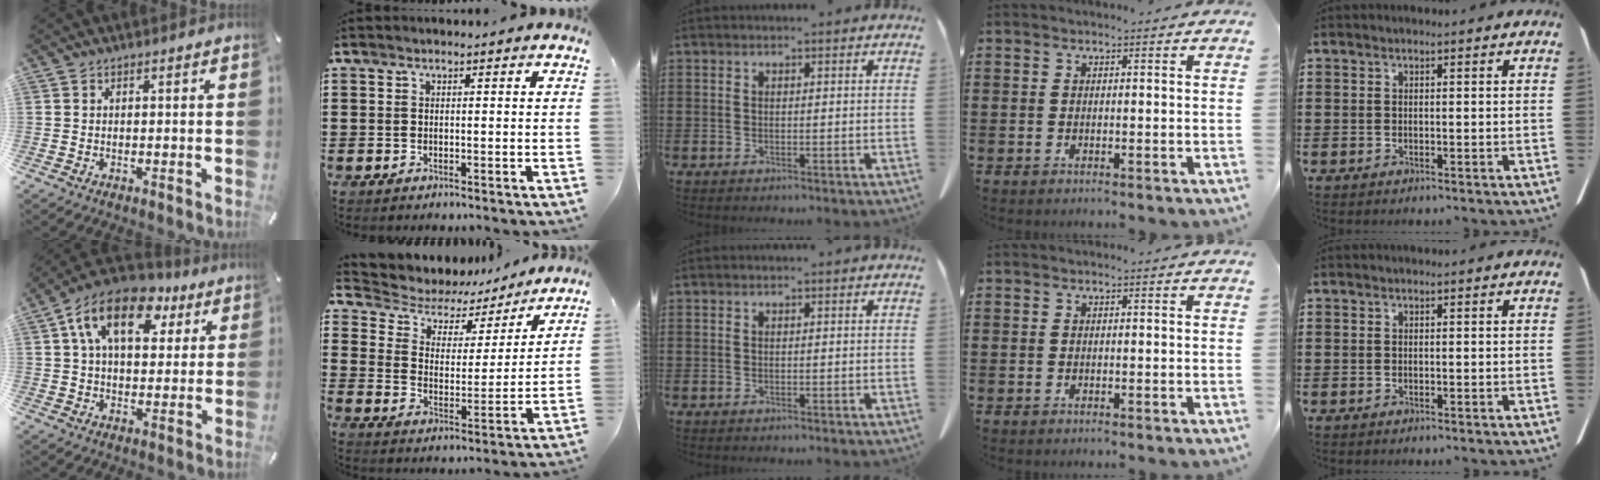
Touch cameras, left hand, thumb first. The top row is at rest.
{"thumb": {"total": 15.5, "force": [6.8, 9.3, 10.3], "torque": [-0.168, -0.008, 0.118]}, "index": {"total": 4.6, "force": [3.5, 2.7, 1.2], "torque": [-0.052, -0.024, 0.053]}}